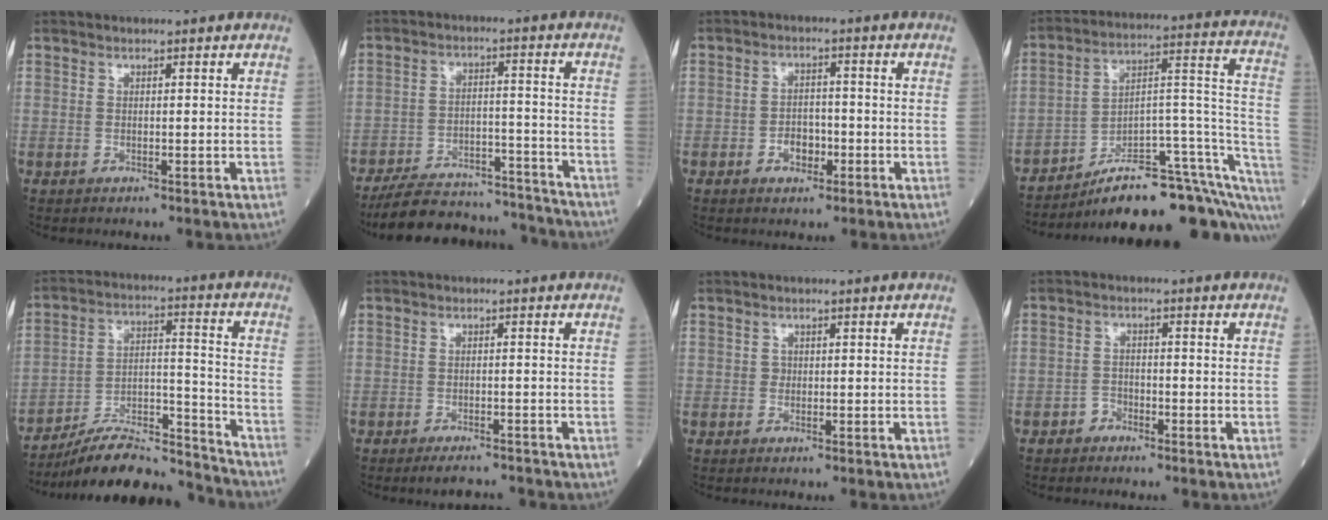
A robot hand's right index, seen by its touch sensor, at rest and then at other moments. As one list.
[{"total": 16.4, "force": [-15.5, 3.7, 4.0], "torque": [-0.068, 0.020, -0.224]}, {"total": 3.5, "force": [-1.5, 2.3, 2.2], "torque": [-0.032, 0.006, -0.025]}, {"total": 20.9, "force": [-15.9, 4.8, 12.6], "torque": [-0.094, 0.057, -0.228]}, {"total": 16.5, "force": [-15.7, 1.8, 4.7], "torque": [-0.080, 0.034, -0.259]}, {"total": 3.8, "force": [-3.4, 0.8, 1.3], "torque": [-0.018, -0.006, -0.052]}, {"total": 0.6, "force": [0.0, 0.6, 0.2], "torque": [0.000, 0.002, -0.001]}, {"total": 1.8, "force": [-1.4, 1.1, 0.3], "torque": [-0.003, 0.006, -0.028]}]